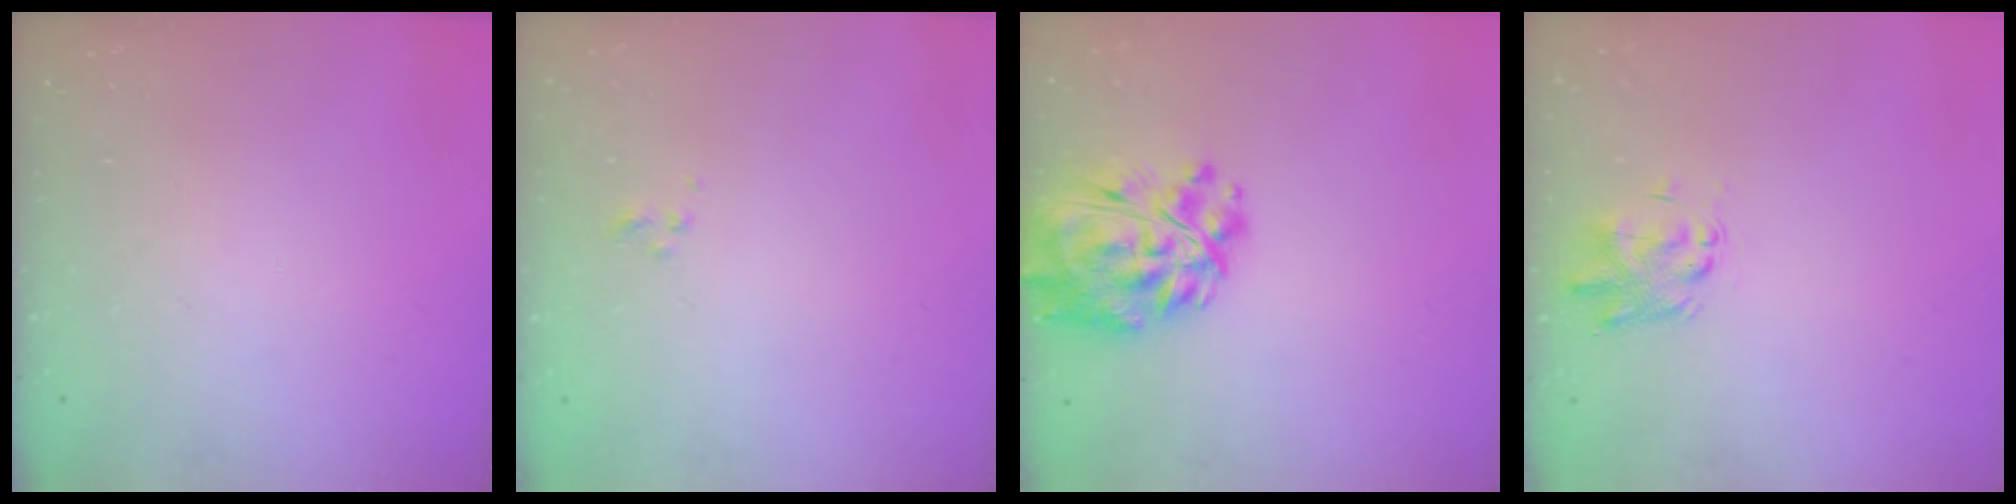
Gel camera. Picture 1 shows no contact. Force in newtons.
{"total": 1.4, "press": 1.3, "slide": 0.6}
{"total": 16.8, "press": 16.0, "slide": 5.2}
{"total": 2.2, "press": 2.2, "slide": 0.1}